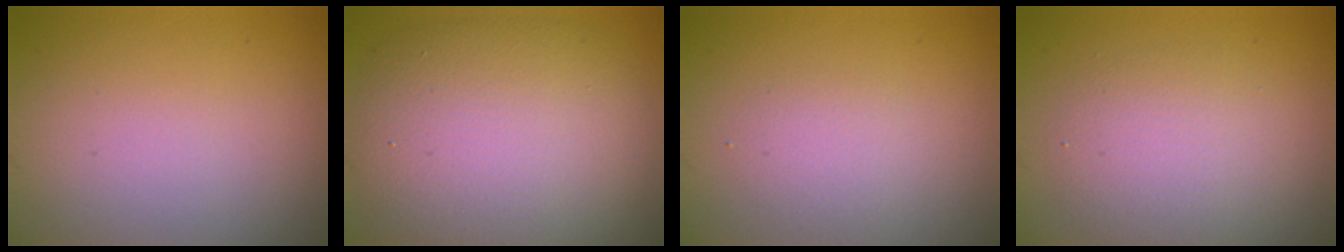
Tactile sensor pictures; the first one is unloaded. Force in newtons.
{"total": 11.1, "press": 11.1, "slide": 0.5}
{"total": 1.8, "press": 1.8, "slide": 0.1}
{"total": 3.8, "press": 3.8, "slide": 0.1}